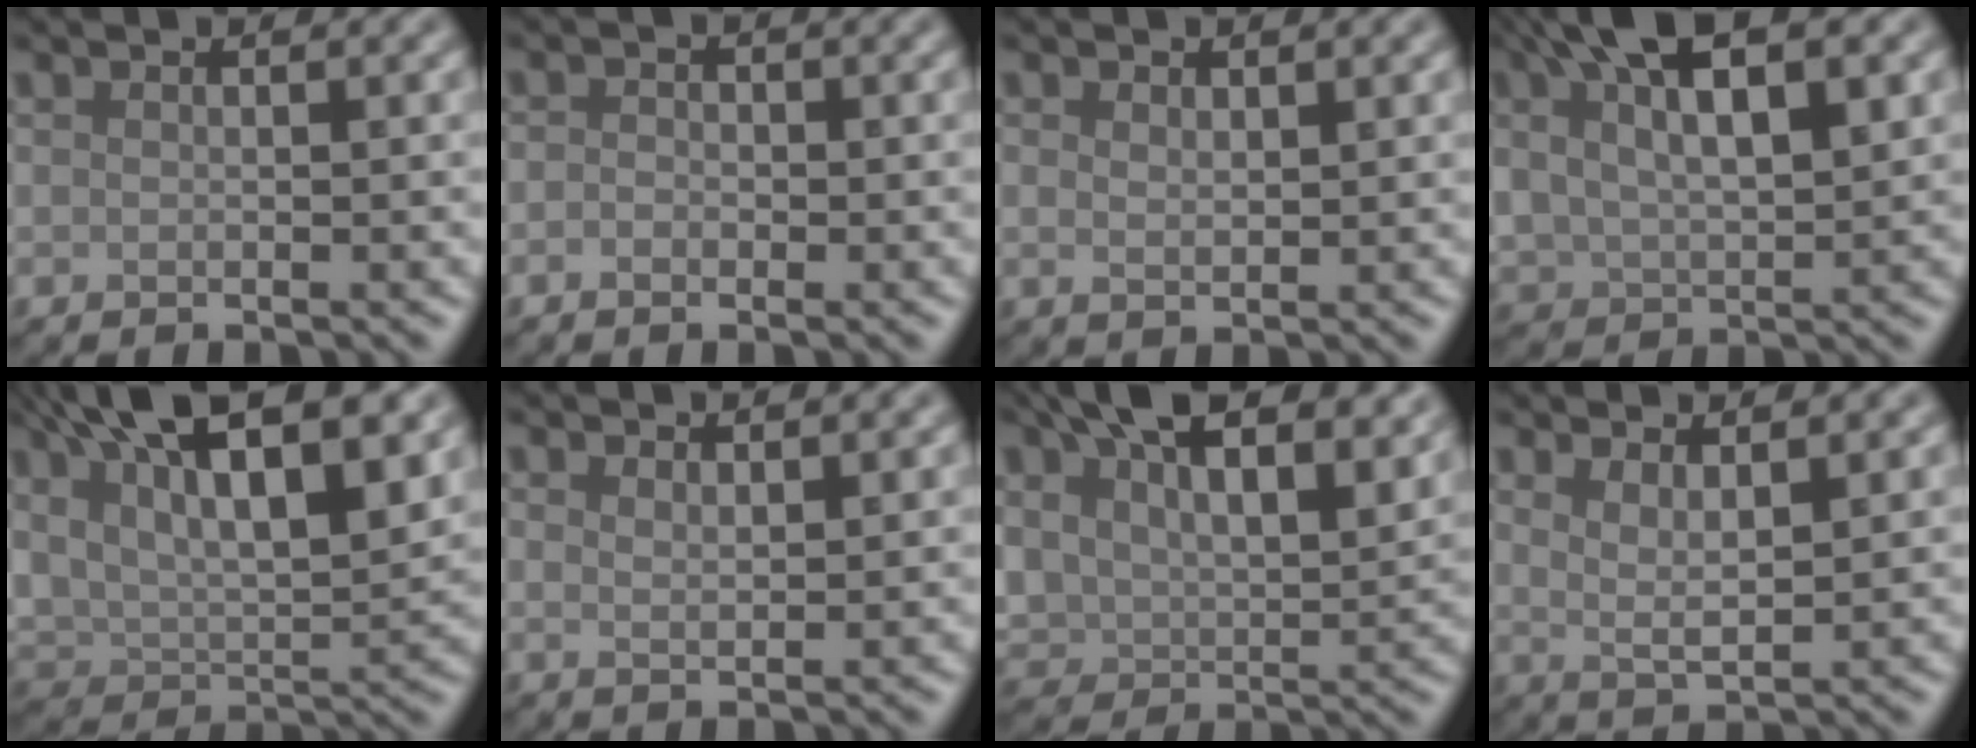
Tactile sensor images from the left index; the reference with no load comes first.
{"total": 1.2, "force": [-0.4, 0.9, 0.7], "torque": [-0.009, -0.001, -0.014]}
{"total": 1.3, "force": [0.7, 0.7, 0.8], "torque": [-0.014, -0.001, 0.015]}
{"total": 9.3, "force": [4.6, 4.2, 6.9], "torque": [-0.123, 0.020, 0.072]}
{"total": 15.0, "force": [7.9, 6.3, 11.0], "torque": [-0.173, 0.029, 0.107]}
{"total": 1.2, "force": [0.9, 0.4, 0.6], "torque": [-0.014, -0.002, 0.018]}
{"total": 13.8, "force": [7.2, 7.6, 9.1], "torque": [-0.164, 0.012, 0.116]}
{"total": 2.4, "force": [1.7, 0.6, 1.6], "torque": [-0.025, -0.008, 0.030]}